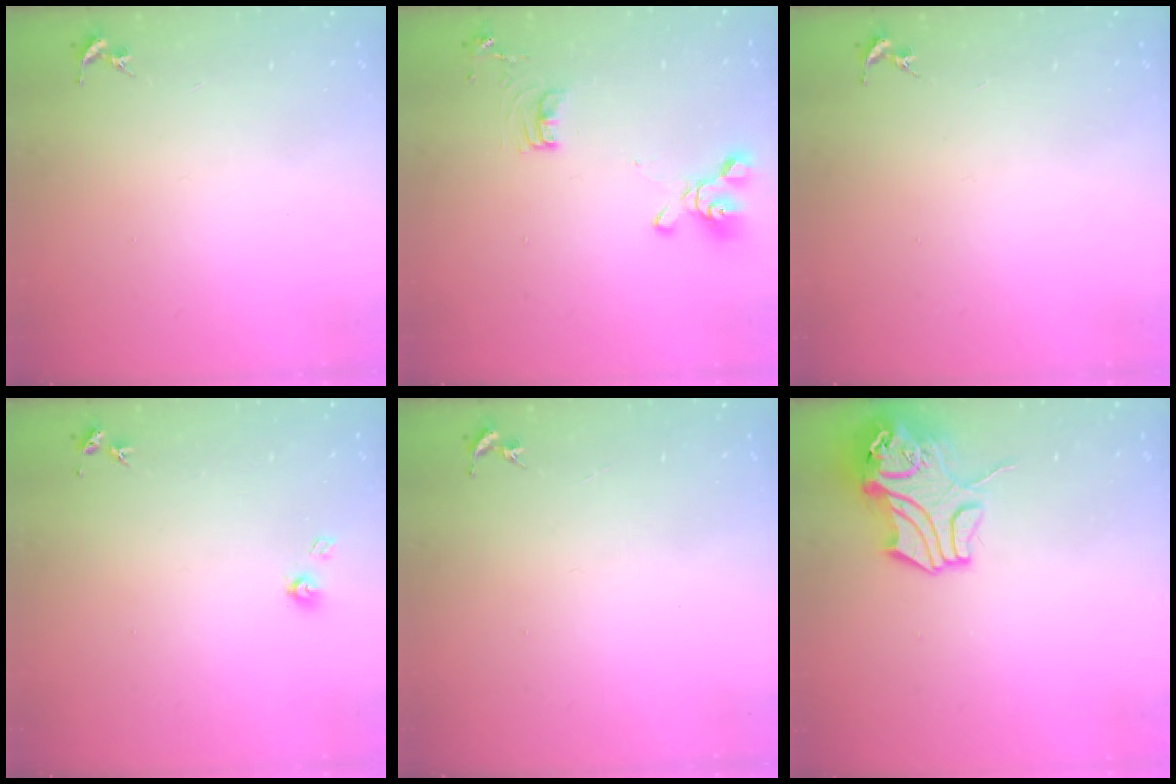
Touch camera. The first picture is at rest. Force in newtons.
{"total": 12.5, "press": 12.3, "slide": 2.0}
{"total": 0.0}
{"total": 3.9, "press": 3.8, "slide": 0.4}
{"total": 0.0}
{"total": 12.7, "press": 12.6, "slide": 1.9}